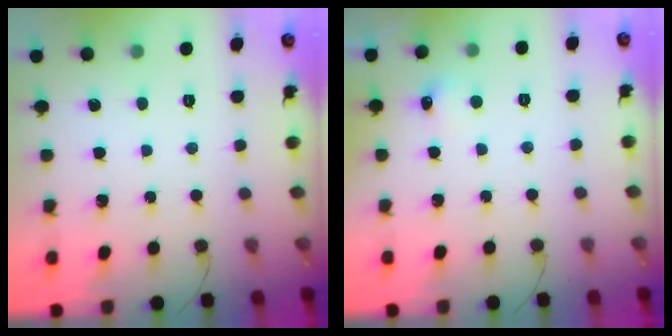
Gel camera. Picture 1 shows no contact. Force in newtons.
{"total": 4.6, "press": 4.4, "slide": 1.4}